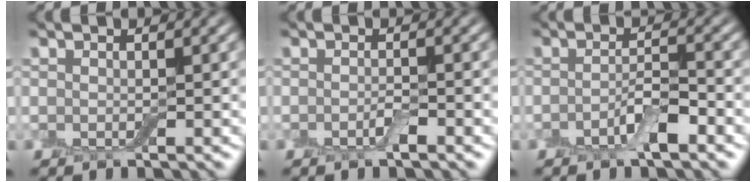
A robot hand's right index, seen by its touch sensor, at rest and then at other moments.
{"total": 1.2, "force": [-0.6, 0.3, 1.0], "torque": [-0.020, -0.001, -0.012]}
{"total": 3.0, "force": [-1.5, 0.8, 2.4], "torque": [-0.045, 0.005, -0.032]}